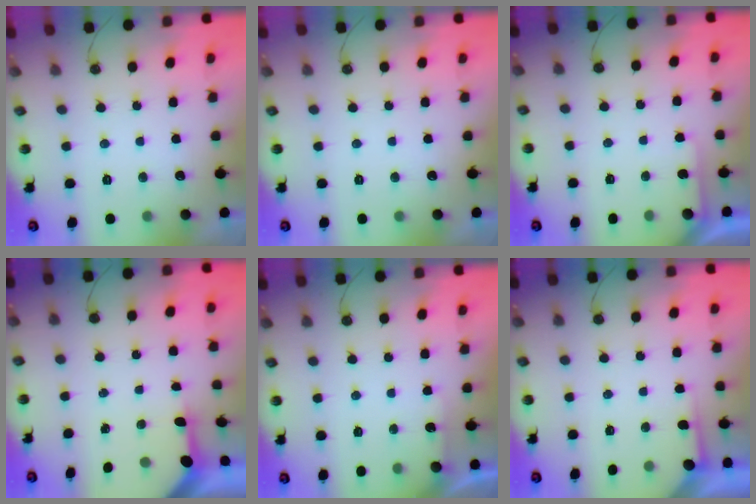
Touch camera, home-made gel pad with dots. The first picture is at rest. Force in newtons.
{"total": 0.0}
{"total": 3.1, "press": 3.1, "slide": 0.3}
{"total": 3.5, "press": 3.5, "slide": 0.4}
{"total": 2.1, "press": 2.1, "slide": 0.2}
{"total": 2.9, "press": 2.8, "slide": 0.4}